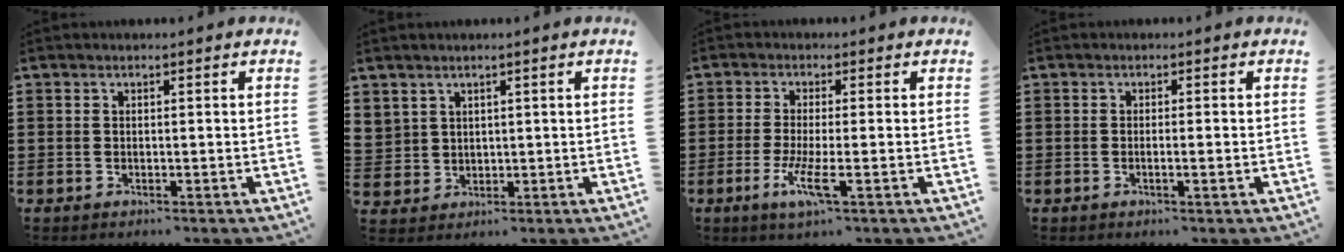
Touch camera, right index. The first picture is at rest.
{"total": 2.7, "force": [2.1, 1.7, 0.0], "torque": [-0.011, 0.003, 0.041]}
{"total": 5.2, "force": [-2.0, 0.4, 4.8], "torque": [-0.102, -0.018, -0.039]}
{"total": 1.3, "force": [-0.5, -0.1, 1.2], "torque": [-0.018, -0.005, -0.009]}